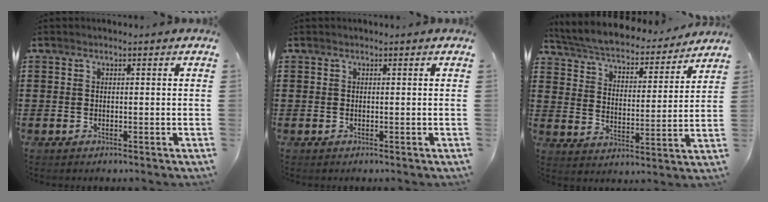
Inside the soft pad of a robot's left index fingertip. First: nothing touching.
{"total": 0.0}
{"total": 5.0, "force": [4.7, 0.2, 1.5], "torque": [-0.053, -0.037, 0.076]}